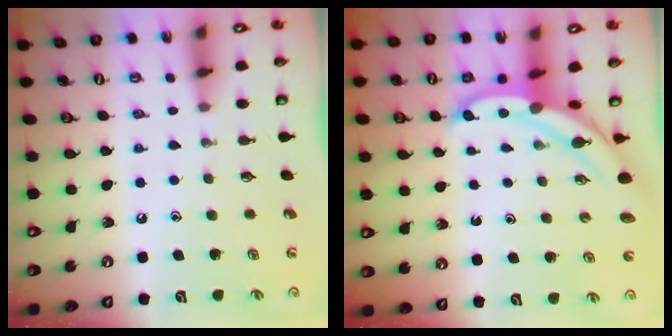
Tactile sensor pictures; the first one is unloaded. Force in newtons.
{"total": 5.6, "press": 5.6, "slide": 0.3}